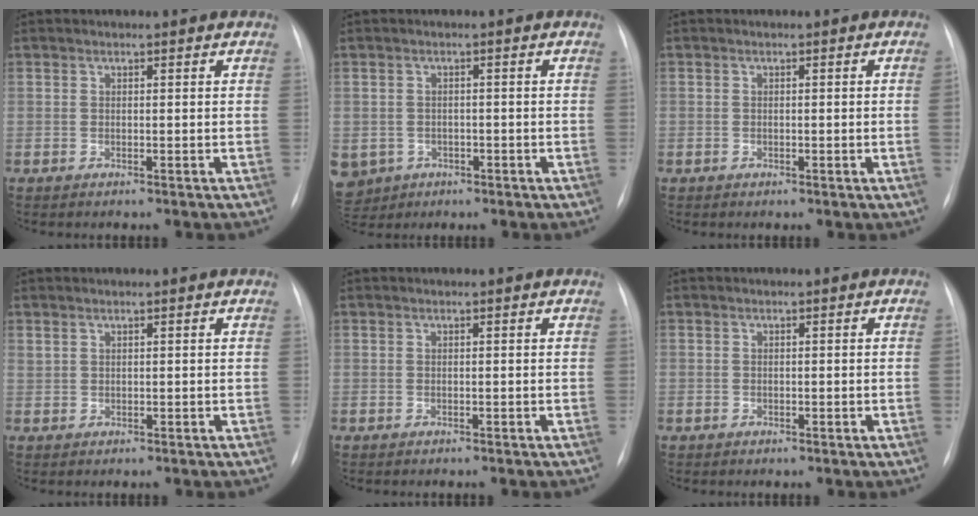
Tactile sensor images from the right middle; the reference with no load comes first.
{"total": 9.8, "force": [-4.0, 8.6, 2.9], "torque": [-0.099, 0.007, -0.048]}
{"total": 1.2, "force": [-0.2, 0.0, 1.2], "torque": [-0.031, 0.005, 0.001]}
{"total": 0.7, "force": [0.6, 0.2, 0.1], "torque": [-0.004, 0.002, 0.014]}
{"total": 0.0}
{"total": 0.8, "force": [-0.2, 0.3, 0.7], "torque": [-0.022, 0.005, 0.001]}